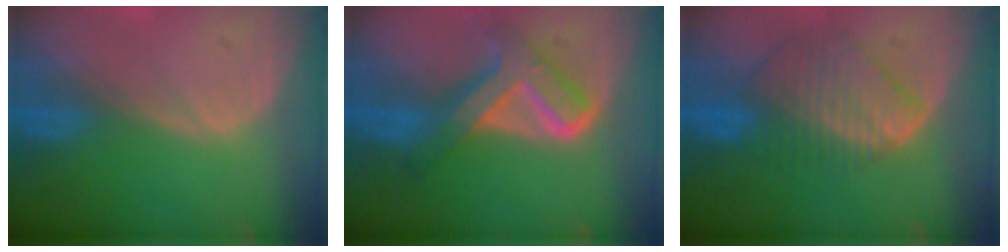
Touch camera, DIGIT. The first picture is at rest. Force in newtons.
{"total": 8.4, "press": 8.4, "slide": 0.6}
{"total": 8.5, "press": 7.6, "slide": 3.9}